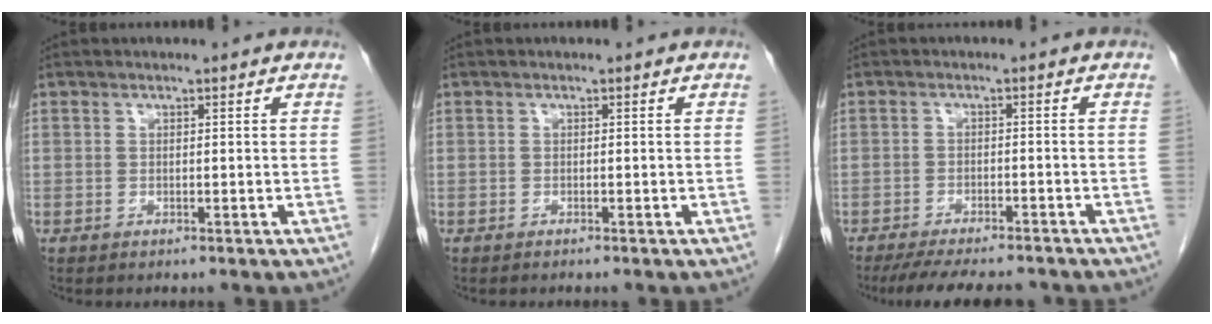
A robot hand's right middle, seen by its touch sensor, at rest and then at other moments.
{"total": 0.0}
{"total": 11.3, "force": [-10.0, 2.3, 4.8], "torque": [-0.073, -0.009, -0.137]}